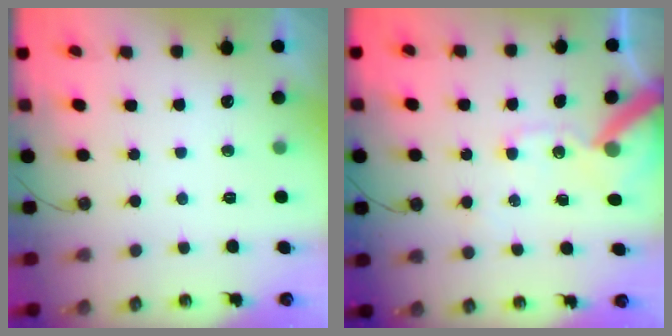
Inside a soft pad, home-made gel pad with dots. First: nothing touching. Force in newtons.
{"total": 12.9, "press": 12.8, "slide": 1.7}